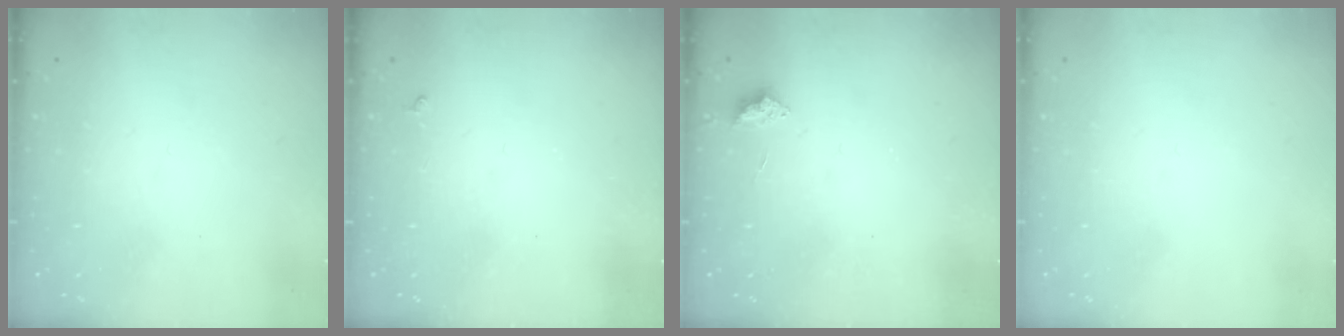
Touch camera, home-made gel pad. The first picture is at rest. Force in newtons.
{"total": 2.9, "press": 2.9, "slide": 0.4}
{"total": 2.7, "press": 2.6, "slide": 0.5}
{"total": 0.0}